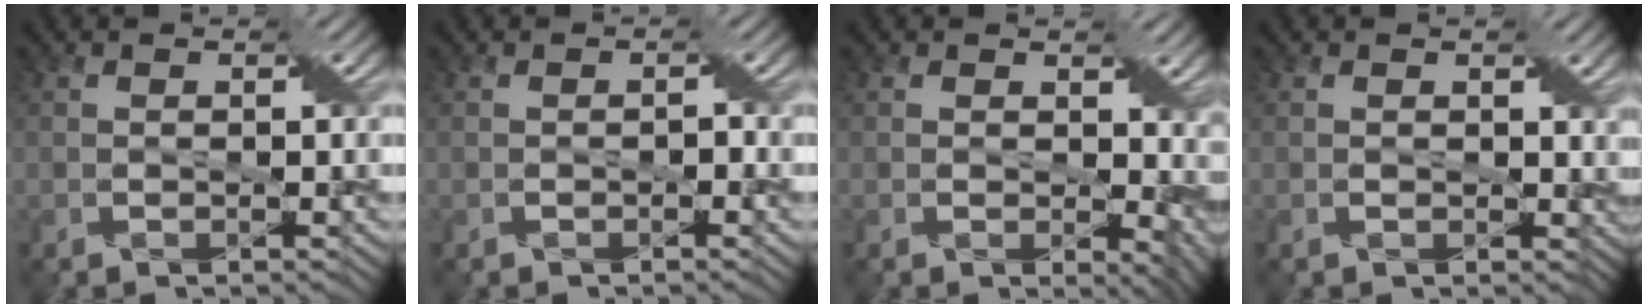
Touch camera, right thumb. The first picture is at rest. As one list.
[{"total": 0.6, "force": [-0.3, 0.3, 0.4], "torque": [-0.007, 0.003, -0.004]}, {"total": 6.1, "force": [1.2, 4.3, 4.2], "torque": [-0.044, -0.022, 0.024]}, {"total": 1.8, "force": [0.7, 1.5, 0.6], "torque": [-0.012, -0.006, 0.007]}]